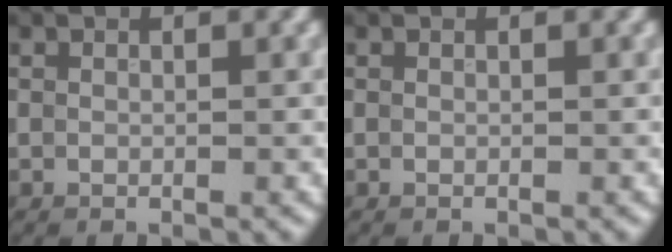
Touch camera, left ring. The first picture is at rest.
{"total": 0.0}